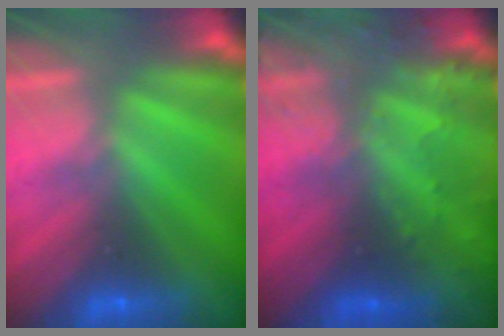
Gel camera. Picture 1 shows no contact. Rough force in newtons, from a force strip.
{"total": 7.9}